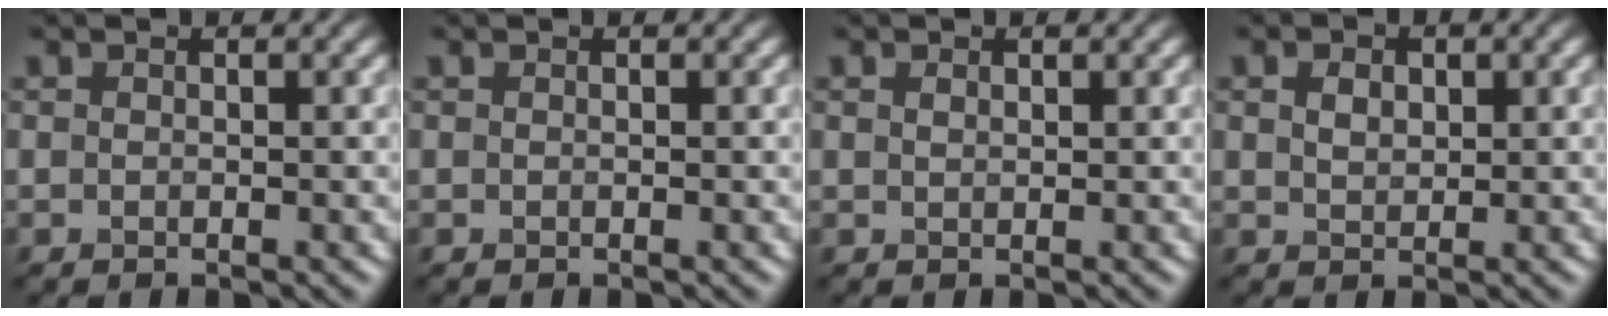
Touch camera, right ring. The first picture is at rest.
{"total": 0.0}
{"total": 0.6, "force": [0.4, 0.3, 0.3], "torque": [-0.008, 0.000, 0.008]}
{"total": 1.8, "force": [0.7, 1.3, 1.1], "torque": [-0.017, -0.001, 0.011]}